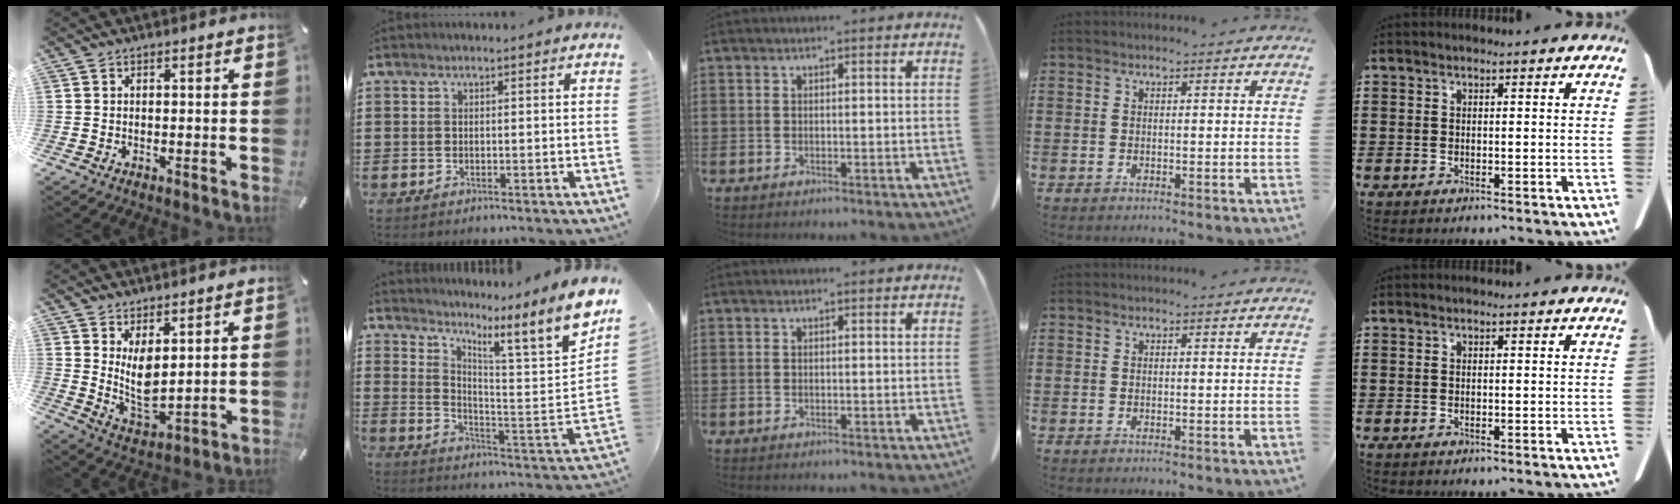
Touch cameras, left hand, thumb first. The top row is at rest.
{"thumb": {"total": 8.0, "force": [3.0, 4.1, 6.1], "torque": [-0.123, -0.022, 0.055]}, "index": {"total": 7.6, "force": [5.8, -1.0, 4.9], "torque": [-0.076, -0.081, 0.076]}}